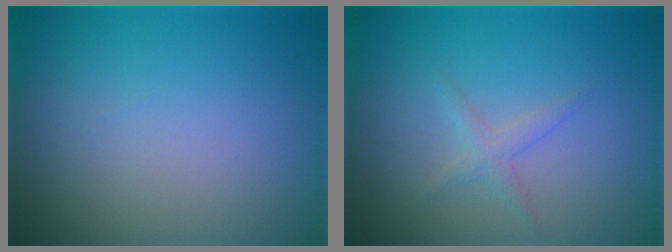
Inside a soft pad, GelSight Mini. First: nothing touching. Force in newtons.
{"total": 1.3, "press": 1.3, "slide": 0.1}